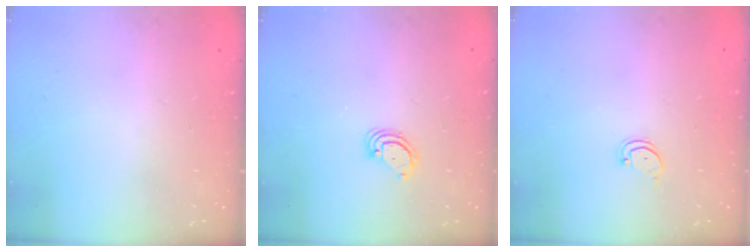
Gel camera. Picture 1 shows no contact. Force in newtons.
{"total": 3.6, "press": 3.6, "slide": 0.2}
{"total": 1.8, "press": 1.7, "slide": 0.2}